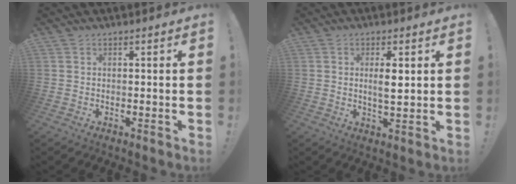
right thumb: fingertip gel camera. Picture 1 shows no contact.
{"total": 4.8, "force": [1.0, 1.3, 4.5], "torque": [-0.065, -0.011, 0.012]}